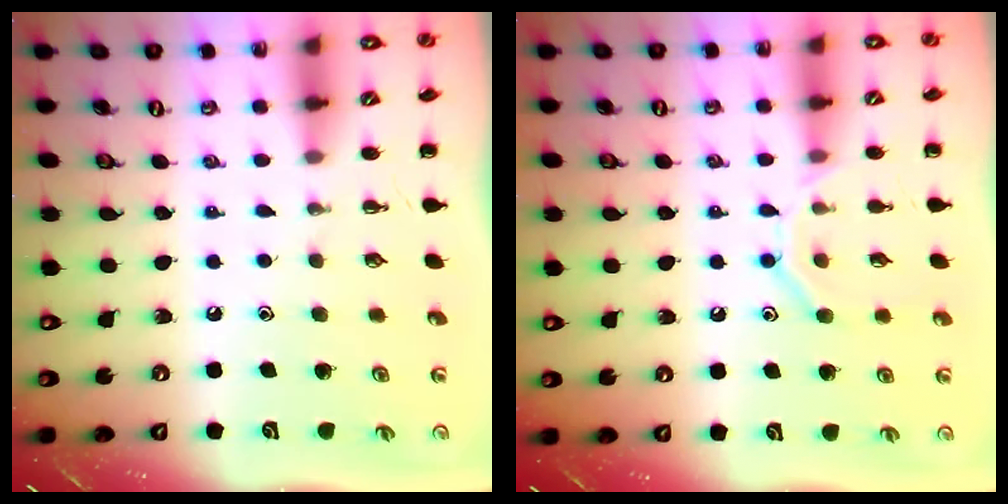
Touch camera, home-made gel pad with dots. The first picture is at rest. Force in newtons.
{"total": 9.8, "press": 9.7, "slide": 1.6}